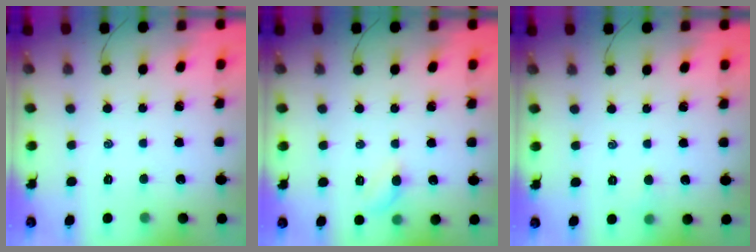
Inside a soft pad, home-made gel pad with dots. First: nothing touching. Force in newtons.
{"total": 5.2, "press": 5.1, "slide": 0.9}
{"total": 2.4, "press": 2.3, "slide": 0.7}